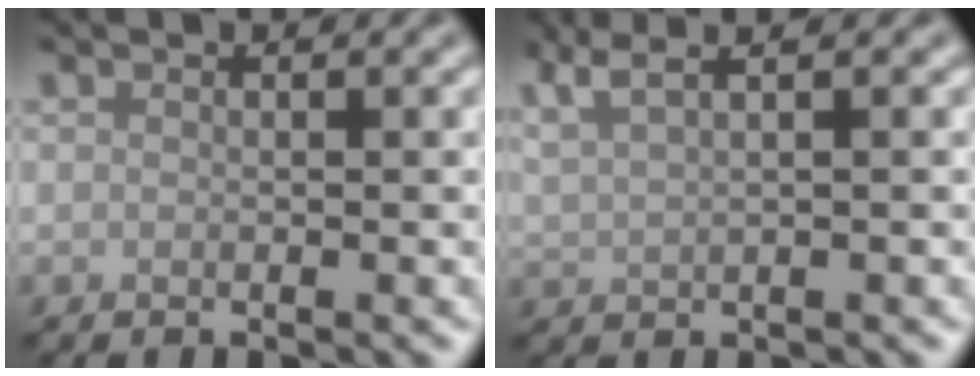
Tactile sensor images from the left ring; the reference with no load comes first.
{"total": 4.7, "force": [3.2, 1.6, 3.0], "torque": [-0.054, 0.032, 0.035]}